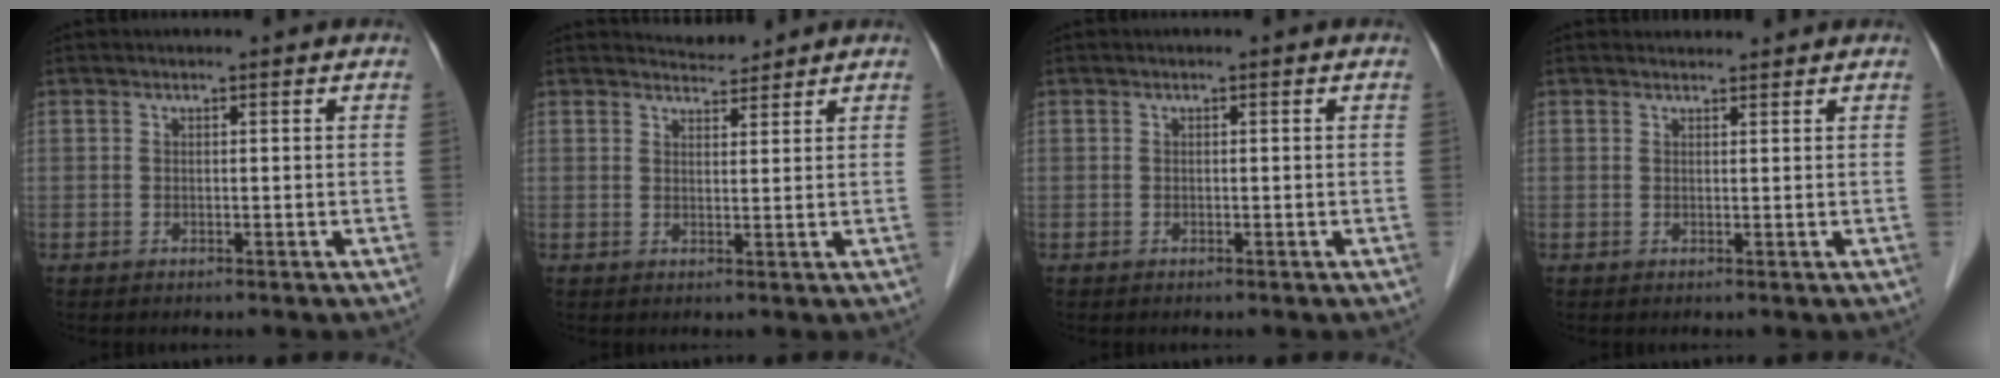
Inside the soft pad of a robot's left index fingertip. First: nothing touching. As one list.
[{"total": 2.5, "force": [2.5, 0.2, -0.3], "torque": [-0.004, -0.001, 0.044]}, {"total": 0.0}, {"total": 1.6, "force": [1.6, 0.3, -0.1], "torque": [-0.010, 0.007, 0.025]}]